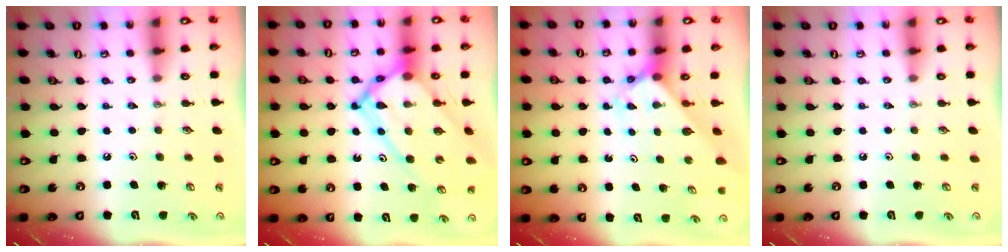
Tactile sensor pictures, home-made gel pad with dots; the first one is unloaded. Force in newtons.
{"total": 17.8, "press": 17.7, "slide": 1.7}
{"total": 2.1, "press": 2.1, "slide": 0.2}
{"total": 0.0}